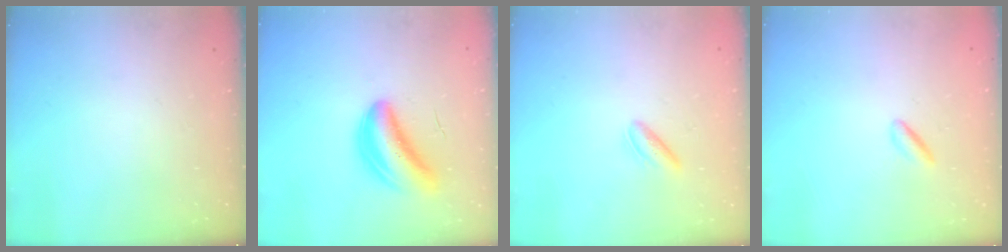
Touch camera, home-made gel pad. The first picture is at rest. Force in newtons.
{"total": 6.6, "press": 6.1, "slide": 2.7}
{"total": 2.4, "press": 2.2, "slide": 0.9}
{"total": 1.0, "press": 0.7, "slide": 0.7}